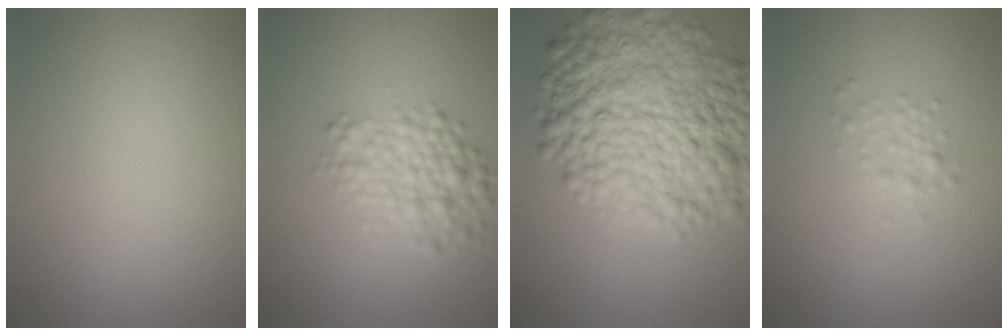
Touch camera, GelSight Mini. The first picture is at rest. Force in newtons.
{"total": 3.9, "press": 3.9, "slide": 0.1}
{"total": 11.5, "press": 11.5, "slide": 0.2}
{"total": 1.3, "press": 1.3, "slide": 0.0}